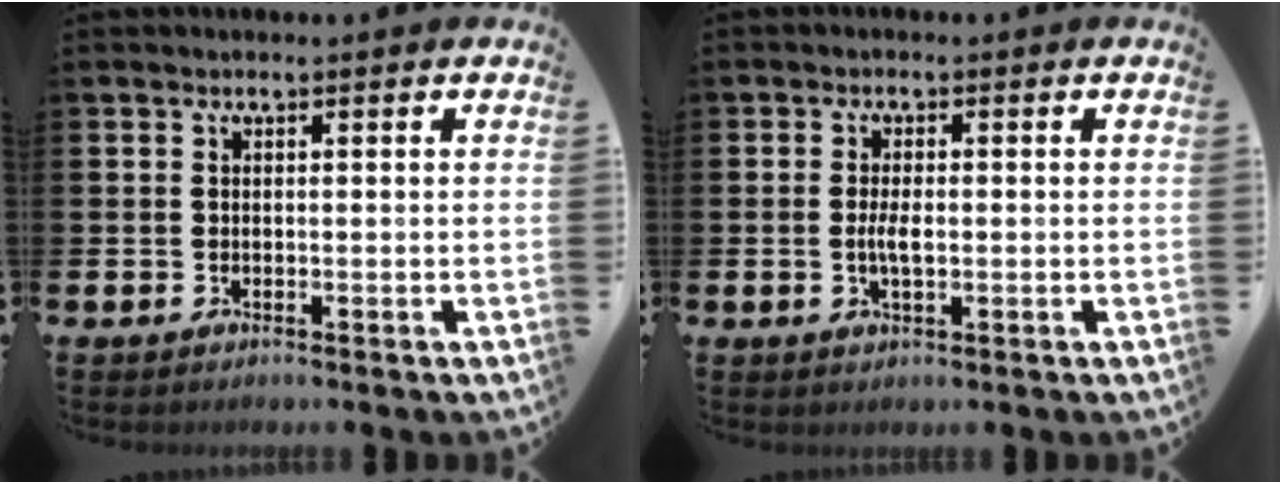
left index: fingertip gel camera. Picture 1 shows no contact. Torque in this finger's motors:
{"motor_torque": [0.61, 0.40, 0.11, 0.04]}